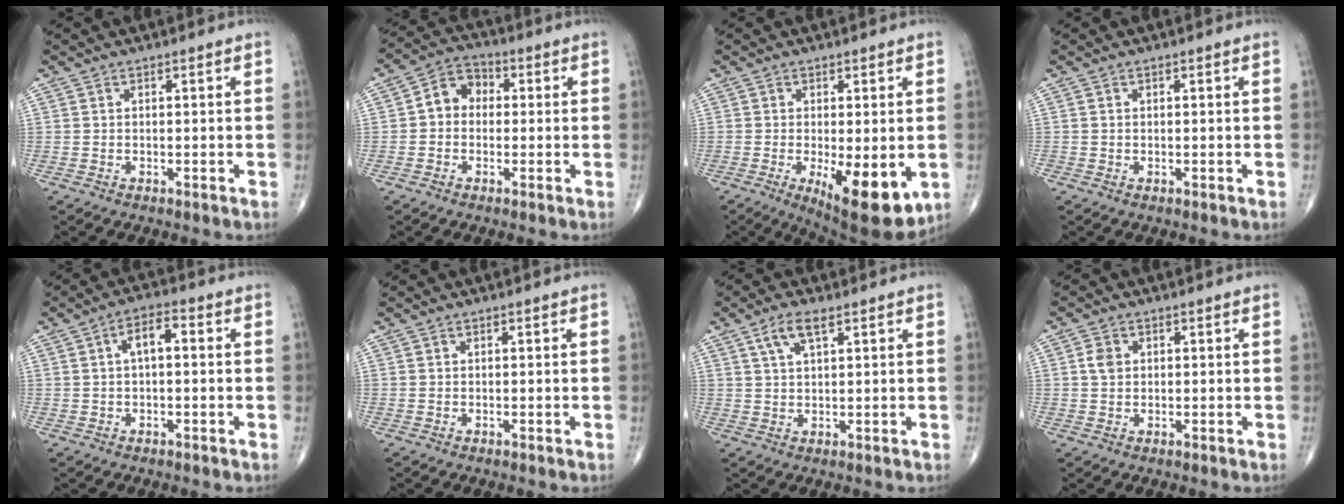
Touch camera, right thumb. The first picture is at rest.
{"total": 6.3, "force": [0.0, 5.2, 3.5], "torque": [-0.036, 0.025, -0.015]}
{"total": 12.9, "force": [-3.5, 4.6, 11.5], "torque": [-0.160, -0.025, -0.040]}
{"total": 0.0}
{"total": 4.9, "force": [0.7, 2.3, 4.3], "torque": [-0.068, 0.018, 0.005]}
{"total": 0.0}
{"total": 4.7, "force": [2.5, 1.7, 3.5], "torque": [-0.070, 0.001, 0.052]}
{"total": 2.6, "force": [0.6, 2.1, 1.5], "torque": [-0.022, 0.000, 0.010]}